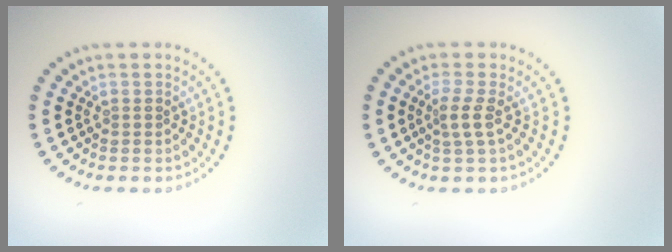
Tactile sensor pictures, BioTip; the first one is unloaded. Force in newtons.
{"total": 1.8, "press": 1.2, "slide": 1.3}